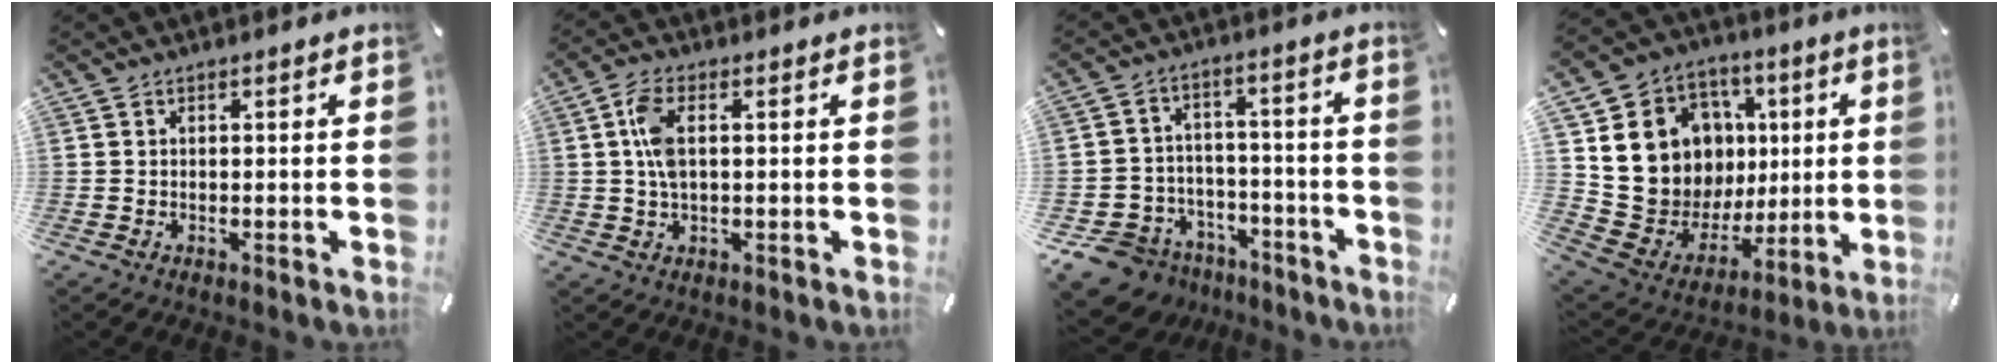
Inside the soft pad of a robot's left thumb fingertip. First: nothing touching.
{"total": 6.2, "force": [0.8, 2.7, 5.5], "torque": [-0.130, 0.002, 0.008]}
{"total": 10.2, "force": [-7.0, 7.0, 2.1], "torque": [-0.053, 0.044, -0.126]}
{"total": 17.4, "force": [4.5, 15.6, 6.4], "torque": [-0.105, -0.041, 0.117]}